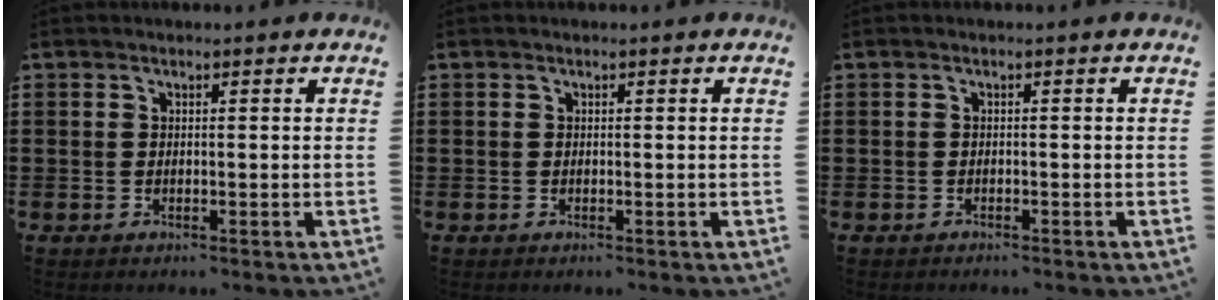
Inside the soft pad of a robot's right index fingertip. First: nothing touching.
{"total": 0.0}
{"total": 0.5, "force": [-0.5, 0.1, 0.0], "torque": [-0.001, 0.000, -0.011]}